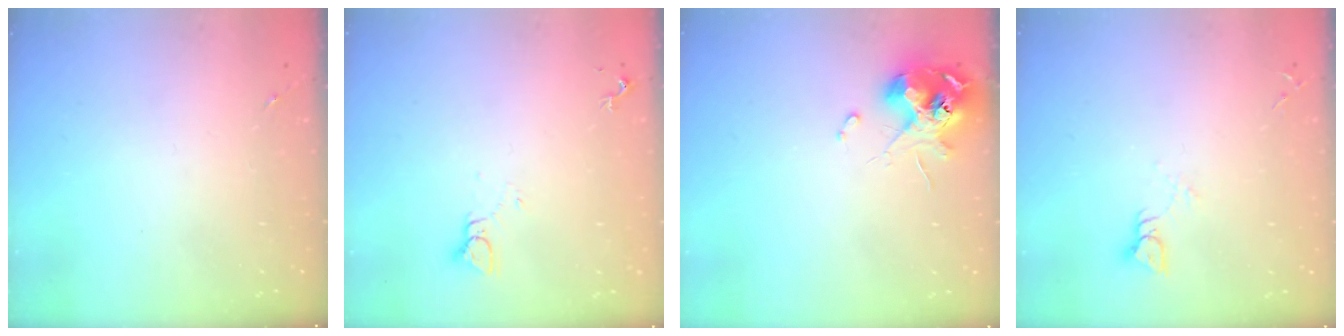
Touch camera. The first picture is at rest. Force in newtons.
{"total": 3.0, "press": 3.0, "slide": 0.2}
{"total": 11.6, "press": 11.5, "slide": 1.5}
{"total": 3.6, "press": 3.6, "slide": 0.4}